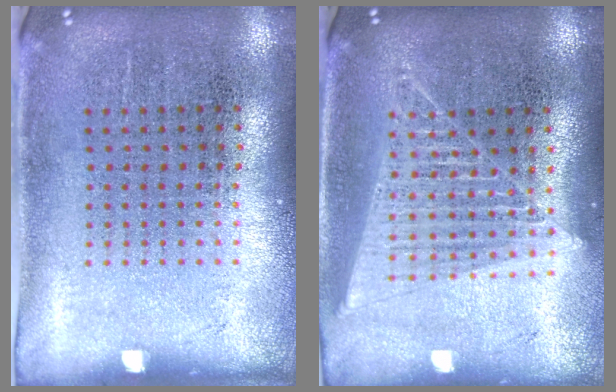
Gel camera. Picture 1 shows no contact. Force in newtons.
{"total": 1.5, "press": 1.4, "slide": 0.6}